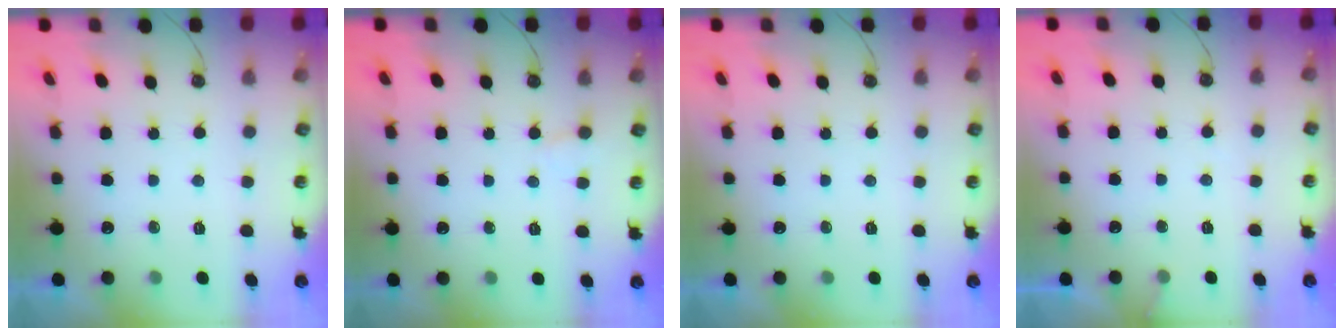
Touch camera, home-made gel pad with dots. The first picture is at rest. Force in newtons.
{"total": 2.3, "press": 2.3, "slide": 0.1}
{"total": 0.0}
{"total": 5.0, "press": 5.0, "slide": 0.3}